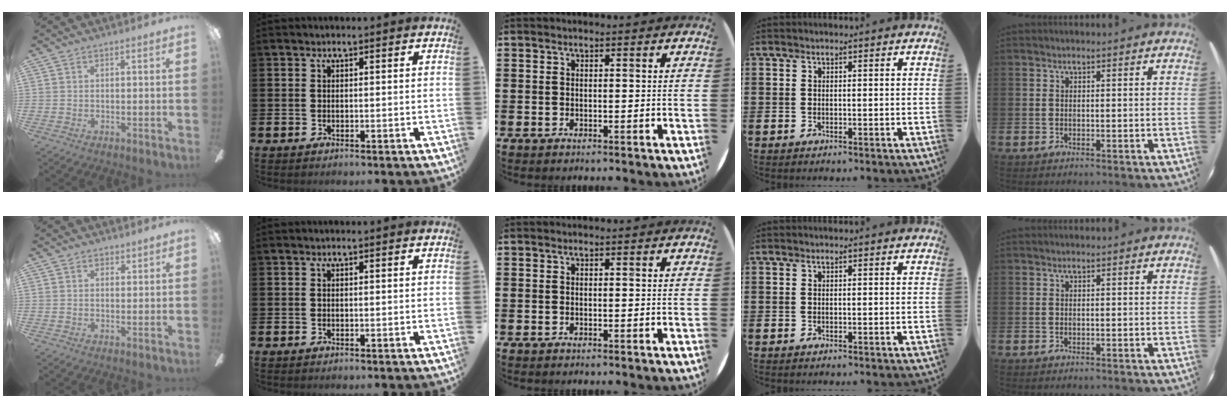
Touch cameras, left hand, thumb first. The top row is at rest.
{"thumb": {"total": 1.2, "force": [0.9, 0.7, 0.2], "torque": [0.003, -0.001, 0.015]}}